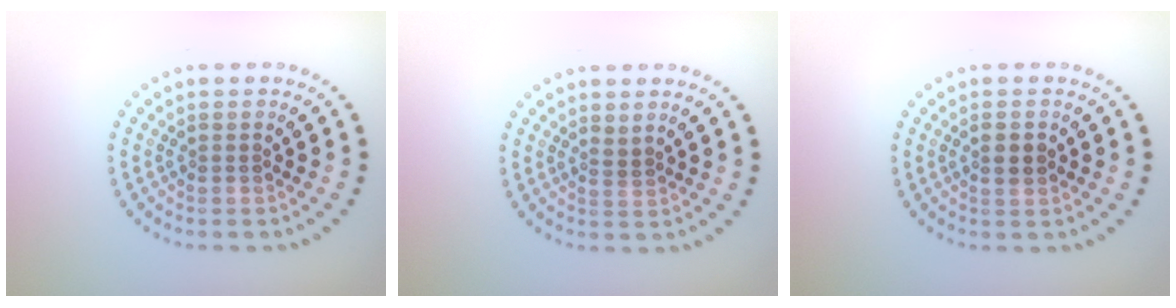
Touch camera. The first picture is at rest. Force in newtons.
{"total": 0.6, "press": 0.2, "slide": 0.5}
{"total": 1.6, "press": 1.6, "slide": 0.2}